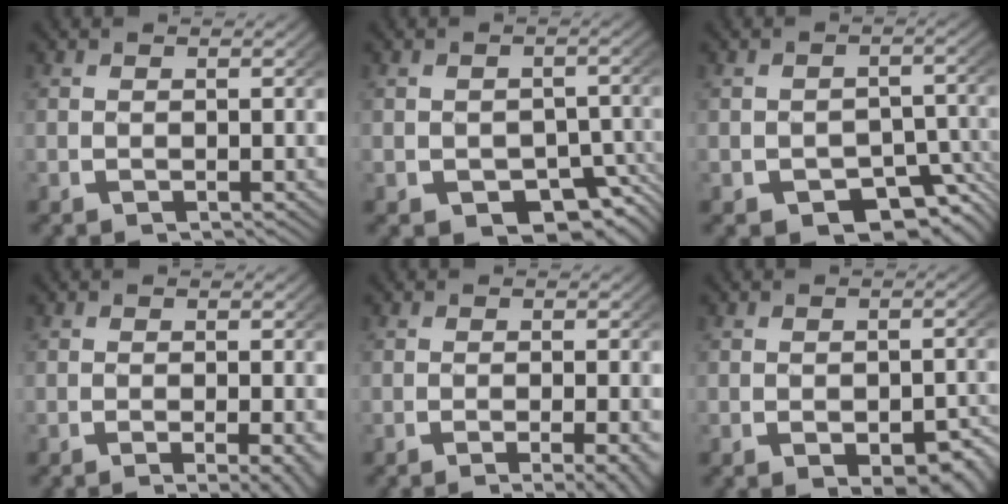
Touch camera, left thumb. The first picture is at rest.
{"total": 5.3, "force": [-2.2, 3.7, 3.0], "torque": [-0.044, -0.026, -0.024]}
{"total": 6.0, "force": [-3.1, 4.0, 3.2], "torque": [-0.048, -0.029, -0.036]}
{"total": 3.2, "force": [-1.4, 0.8, 2.8], "torque": [-0.039, -0.012, -0.016]}
{"total": 3.9, "force": [-2.1, 1.0, 3.2], "torque": [-0.046, -0.012, -0.025]}
{"total": 4.0, "force": [-1.6, 2.3, 2.9], "torque": [-0.047, -0.025, -0.012]}